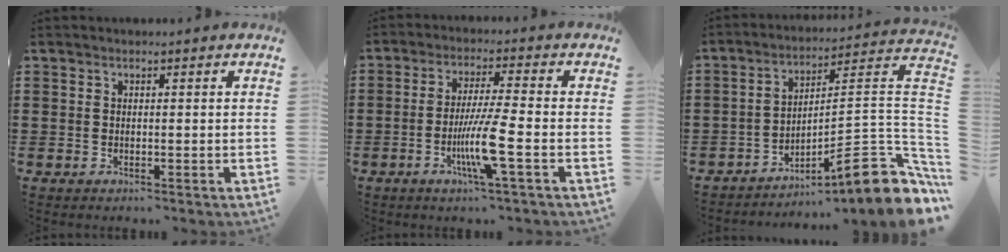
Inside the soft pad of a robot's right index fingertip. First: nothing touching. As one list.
[{"total": 8.1, "force": [-2.8, 0.0, 7.6], "torque": [-0.146, -0.016, -0.053]}, {"total": 10.3, "force": [-6.1, 1.1, 8.3], "torque": [-0.112, -0.016, -0.119]}]